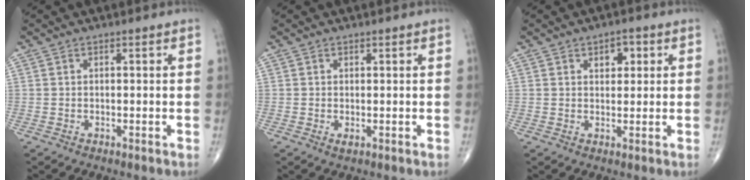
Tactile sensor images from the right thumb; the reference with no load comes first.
{"total": 0.8, "force": [-0.2, 0.4, 0.7], "torque": [-0.012, -0.004, -0.004]}
{"total": 3.6, "force": [1.5, 2.3, 2.4], "torque": [-0.014, -0.003, 0.017]}